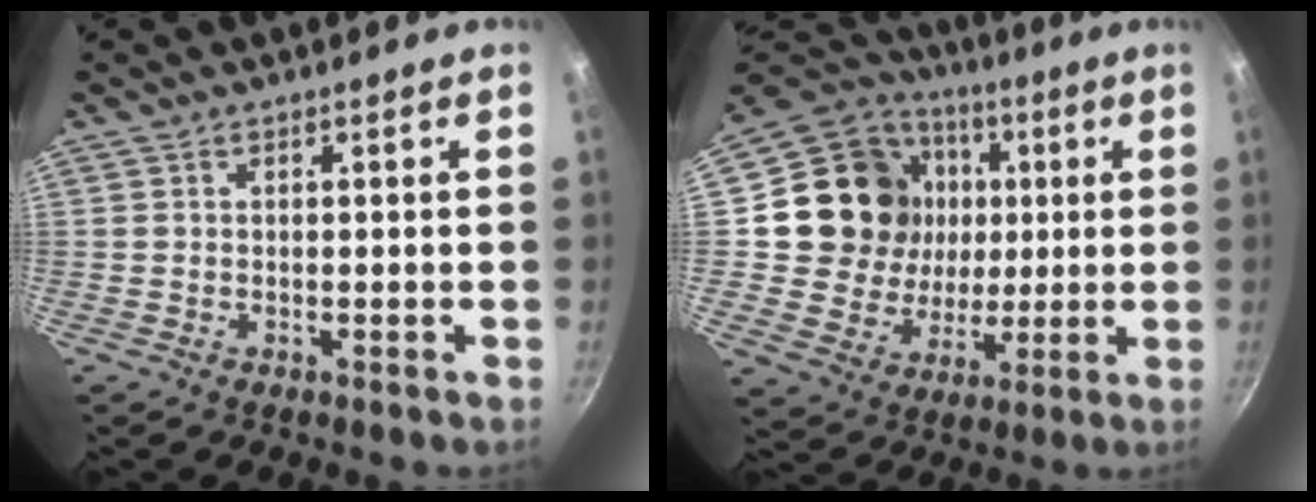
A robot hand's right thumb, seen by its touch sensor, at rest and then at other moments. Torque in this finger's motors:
{"motor_torque": [0.97, 2.73, 0.59, -0.90, 0.28]}